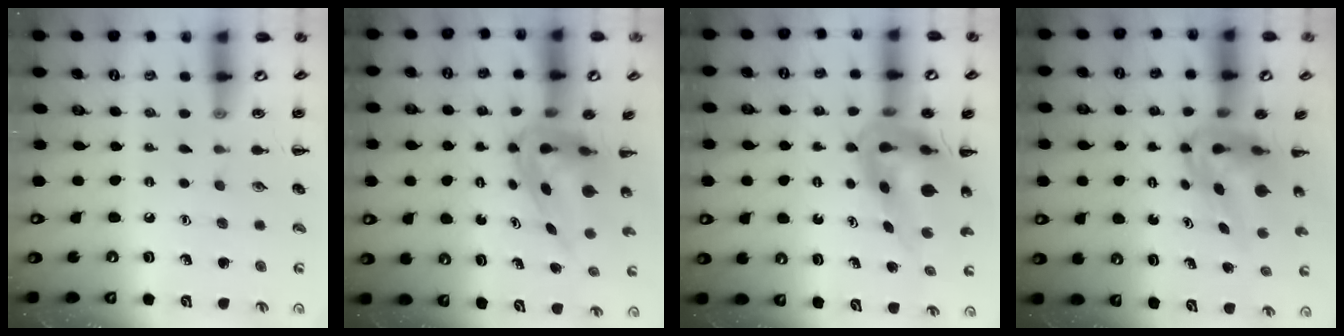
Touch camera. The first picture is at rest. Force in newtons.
{"total": 5.8, "press": 5.6, "slide": 1.7}
{"total": 8.6, "press": 8.2, "slide": 2.6}
{"total": 6.0, "press": 5.8, "slide": 1.5}